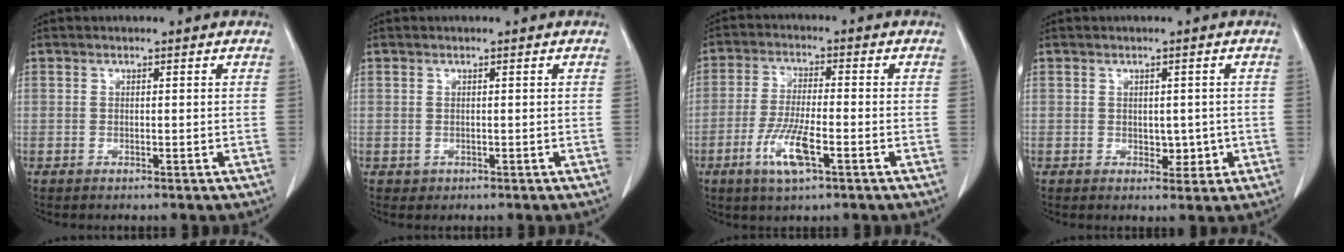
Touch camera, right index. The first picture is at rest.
{"total": 1.2, "force": [-0.1, 1.1, 0.5], "torque": [-0.013, 0.003, 0.007]}
{"total": 8.3, "force": [-3.6, 1.9, 7.2], "torque": [-0.150, -0.008, -0.063]}
{"total": 3.8, "force": [-0.4, 2.6, 2.8], "torque": [-0.036, 0.008, 0.006]}